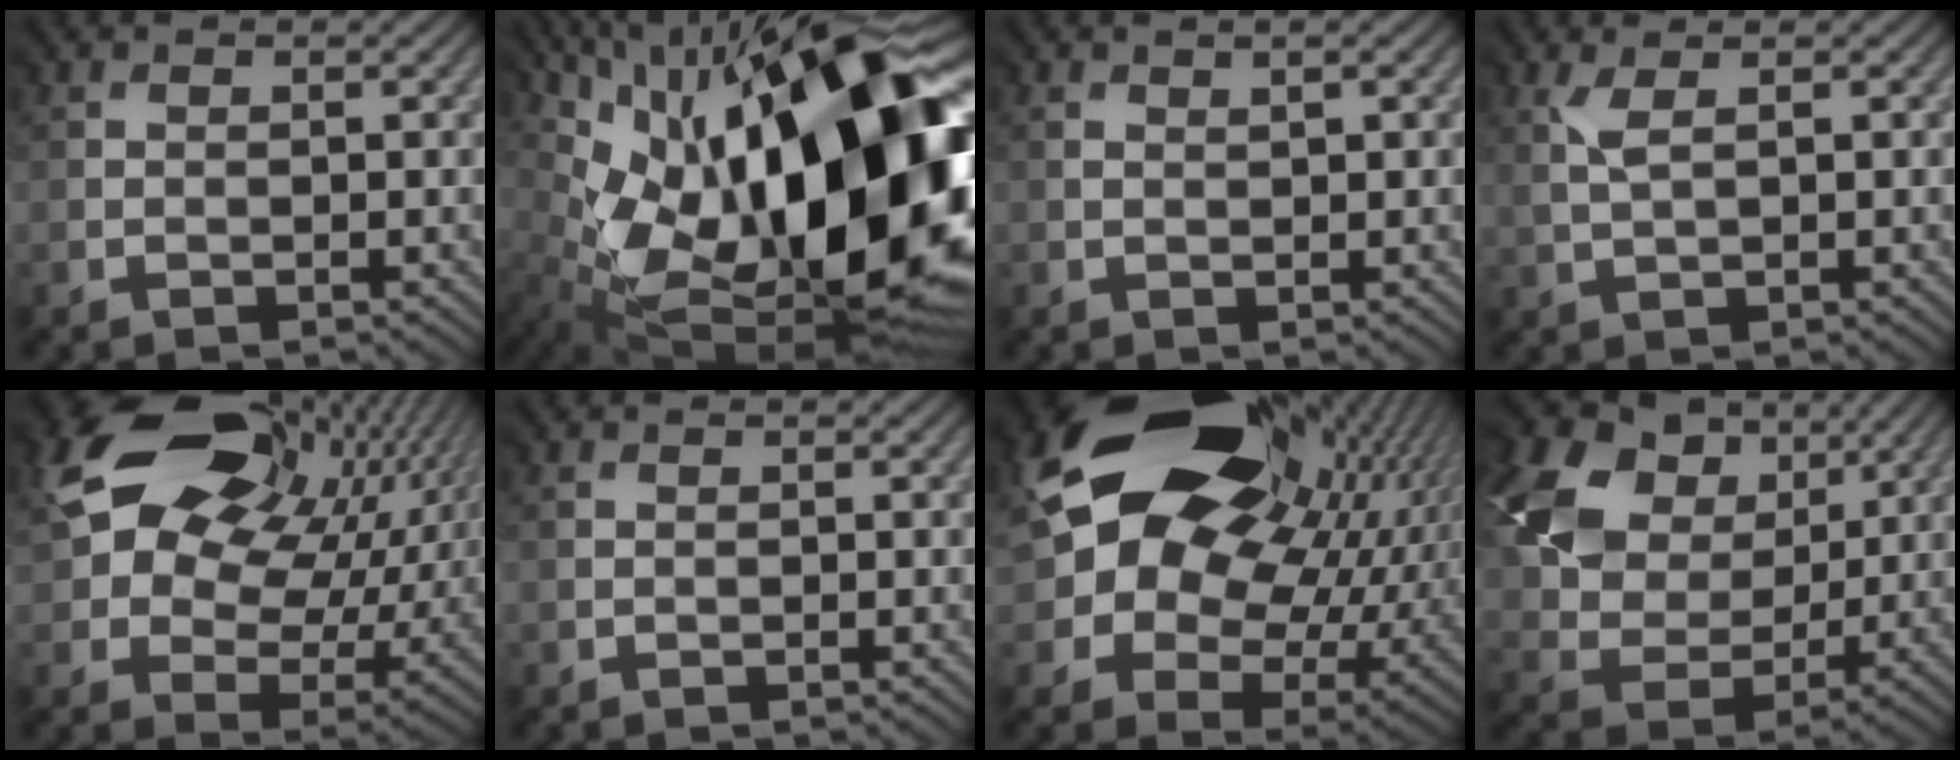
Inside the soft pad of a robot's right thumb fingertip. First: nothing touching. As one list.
[{"total": 20.9, "force": [1.8, 9.0, 18.8], "torque": [-0.341, -0.008, 0.034]}, {"total": 0.7, "force": [0.6, -0.2, 0.3], "torque": [-0.010, 0.001, 0.017]}, {"total": 1.7, "force": [1.0, 0.0, 1.4], "torque": [-0.046, 0.003, 0.026]}, {"total": 16.3, "force": [5.4, 10.6, 11.1], "torque": [-0.219, 0.014, 0.100]}, {"total": 0.0}, {"total": 18.9, "force": [5.7, 12.9, 12.5], "torque": [-0.229, 0.011, 0.103]}, {"total": 15.1, "force": [6.5, 10.6, 8.6], "torque": [-0.218, 0.027, 0.127]}]